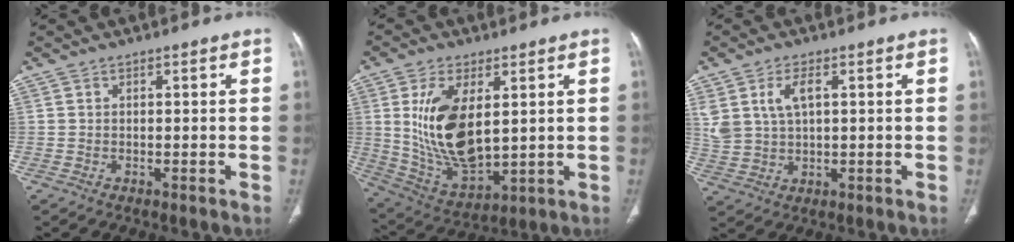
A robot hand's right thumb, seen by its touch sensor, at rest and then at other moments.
{"total": 16.1, "force": [3.1, 8.1, 13.5], "torque": [-0.251, -0.023, 0.078]}
{"total": 6.8, "force": [2.4, 3.7, 5.2], "torque": [-0.110, 0.000, 0.056]}